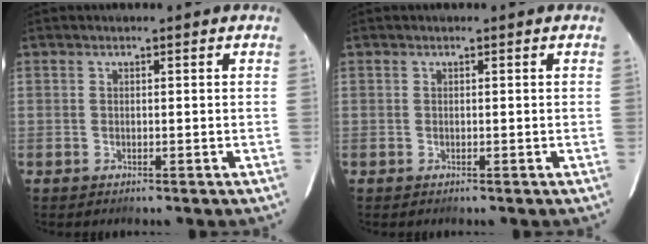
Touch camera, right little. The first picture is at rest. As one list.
[{"total": 0.0}]